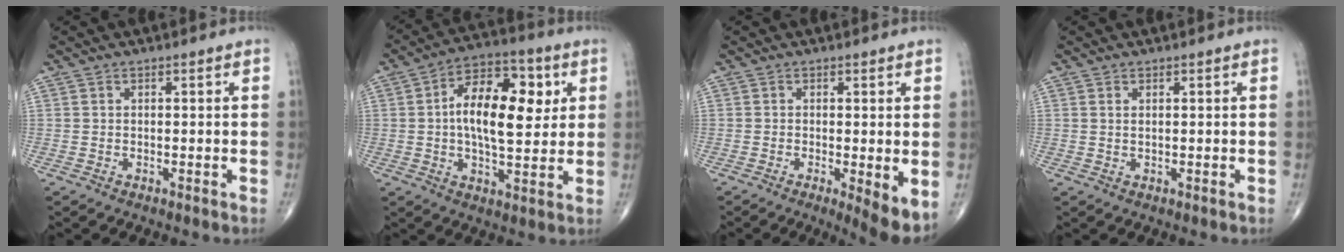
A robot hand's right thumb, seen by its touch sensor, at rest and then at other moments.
{"total": 15.7, "force": [2.7, 7.9, 13.3], "torque": [-0.192, 0.008, 0.037]}
{"total": 5.3, "force": [-1.0, 1.1, 5.1], "torque": [-0.080, -0.018, -0.019]}
{"total": 0.8, "force": [0.4, 0.2, 0.6], "torque": [-0.015, -0.001, 0.009]}